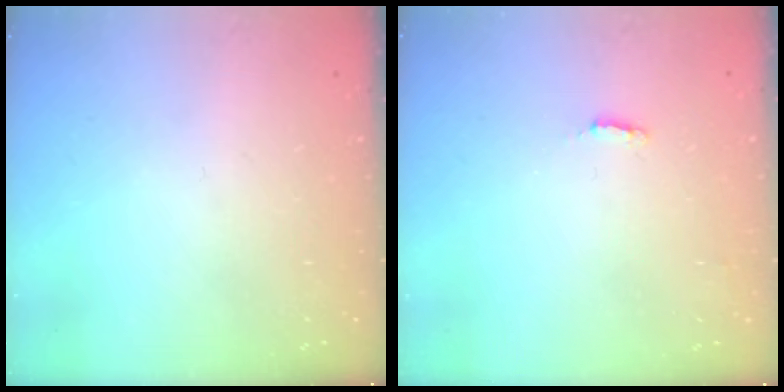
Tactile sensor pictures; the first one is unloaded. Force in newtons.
{"total": 2.3, "press": 2.2, "slide": 0.5}